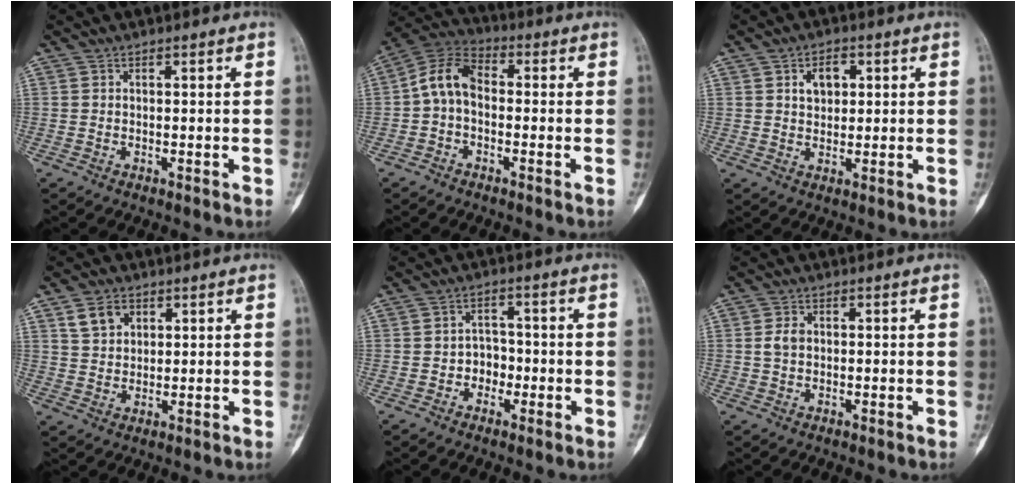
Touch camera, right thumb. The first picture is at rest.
{"total": 8.3, "force": [-0.6, 5.4, 6.2], "torque": [-0.108, 0.030, -0.028]}
{"total": 4.7, "force": [1.5, 3.3, 3.0], "torque": [-0.032, -0.001, 0.024]}
{"total": 5.3, "force": [2.7, 3.8, 2.5], "torque": [-0.030, -0.009, 0.052]}
{"total": 4.0, "force": [-1.3, 3.4, 1.7], "torque": [0.002, 0.015, -0.028]}
{"total": 2.1, "force": [0.2, 1.5, 1.5], "torque": [-0.030, 0.005, 0.002]}